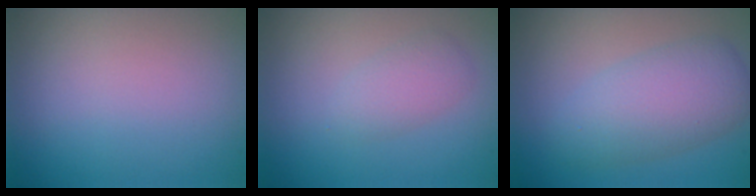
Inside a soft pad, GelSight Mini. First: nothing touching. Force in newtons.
{"total": 2.0, "press": 2.0, "slide": 0.0}
{"total": 5.1, "press": 5.1, "slide": 0.0}